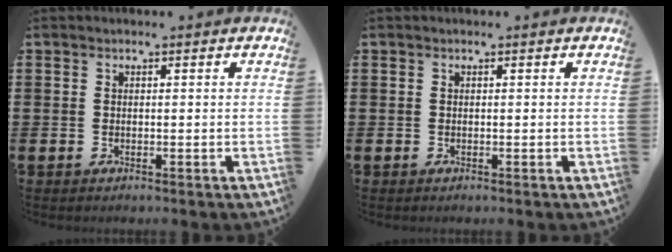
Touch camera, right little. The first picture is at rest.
{"total": 0.0}